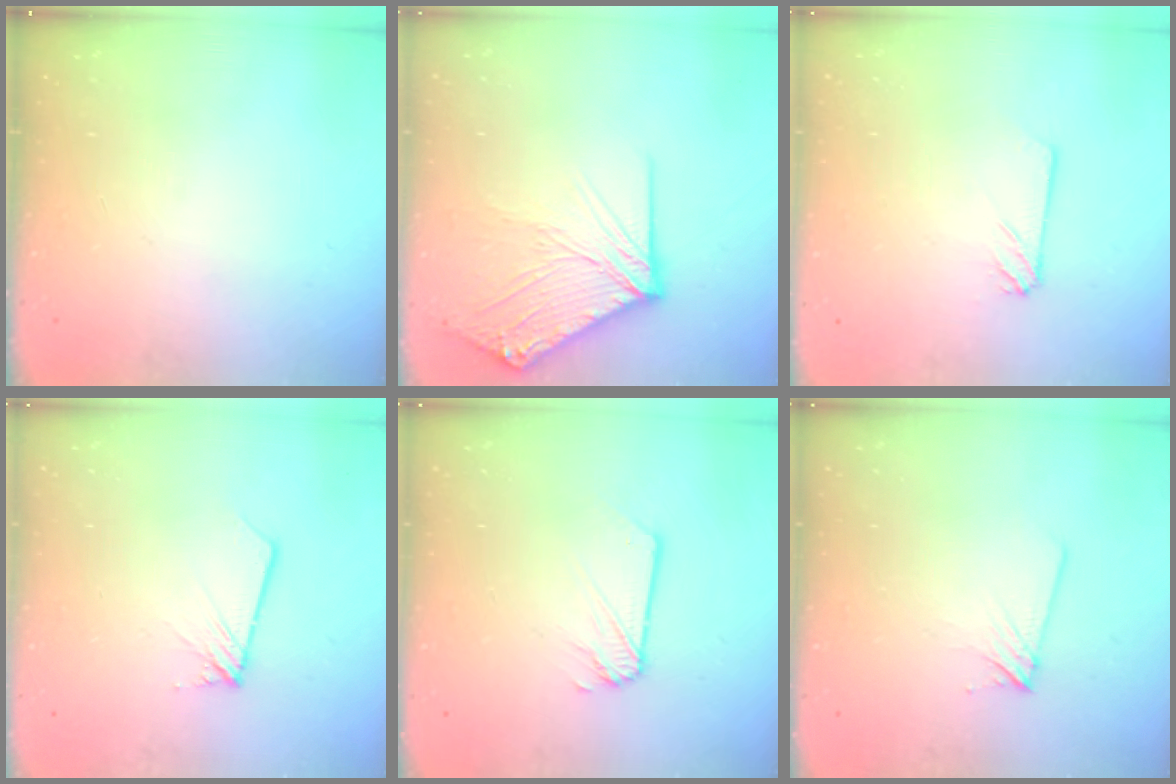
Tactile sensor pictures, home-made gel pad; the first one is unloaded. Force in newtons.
{"total": 12.5, "press": 12.4, "slide": 1.9}
{"total": 2.4, "press": 2.4, "slide": 0.3}
{"total": 1.9, "press": 1.9, "slide": 0.1}
{"total": 1.9, "press": 1.9, "slide": 0.3}
{"total": 5.0, "press": 5.0, "slide": 0.8}